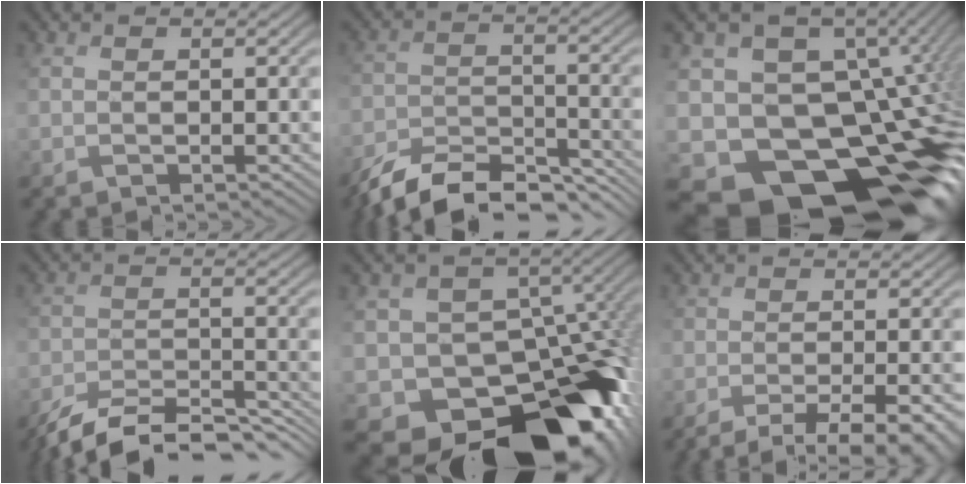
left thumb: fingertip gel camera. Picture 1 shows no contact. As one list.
[{"total": 9.8, "force": [-9.2, 2.3, 2.7], "torque": [-0.043, -0.011, -0.163]}, {"total": 22.0, "force": [-11.7, 14.2, 12.1], "torque": [-0.179, -0.006, -0.173]}, {"total": 9.7, "force": [-9.1, 1.8, 3.0], "torque": [-0.046, -0.013, -0.150]}, {"total": 18.3, "force": [-10.4, 12.4, 8.6], "torque": [-0.117, -0.039, -0.140]}, {"total": 8.4, "force": [-5.8, 2.4, 5.5], "torque": [-0.048, -0.006, -0.070]}]